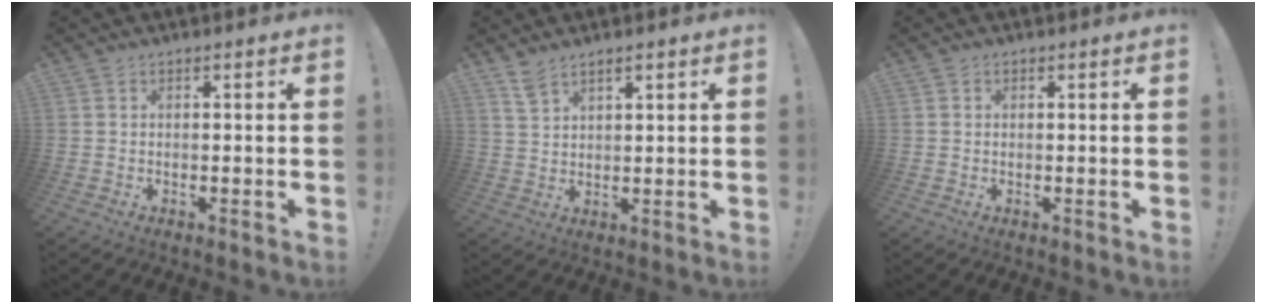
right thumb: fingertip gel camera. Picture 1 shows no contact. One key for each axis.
{"total": 4.7, "fx": 3.5, "fy": 2.1, "fz": 2.4, "tx": -0.044, "ty": -0.015, "tz": 0.065}
{"total": 0.7, "fx": 0.2, "fy": 0.6, "fz": -0.1, "tx": 0.005, "ty": 0.001, "tz": 0.003}